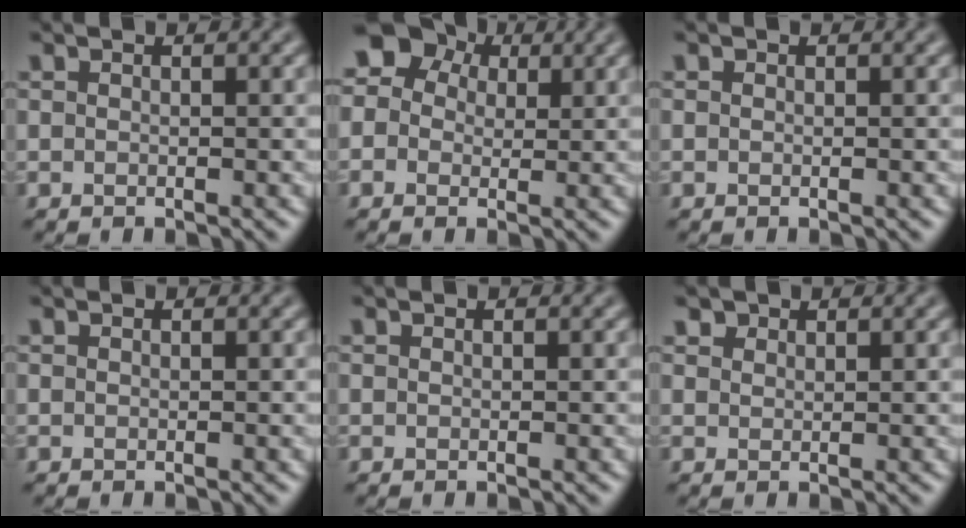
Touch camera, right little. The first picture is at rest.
{"total": 7.1, "force": [2.7, 5.7, 3.2], "torque": [-0.054, 0.029, 0.014]}
{"total": 0.0}
{"total": 0.0}
{"total": 0.0}
{"total": 1.2, "force": [1.0, 0.6, 0.2], "torque": [-0.004, 0.000, 0.017]}